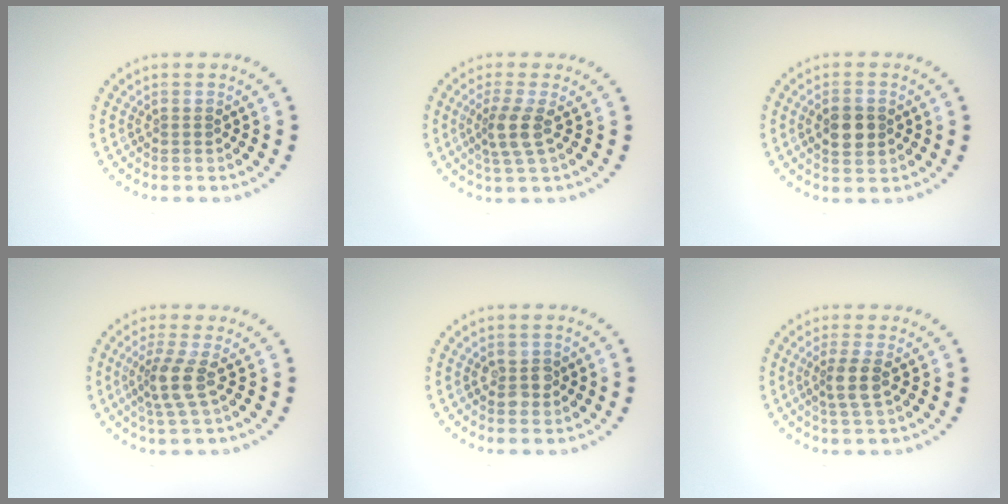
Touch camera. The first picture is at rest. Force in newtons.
{"total": 2.7, "press": 2.2, "slide": 1.7}
{"total": 3.2, "press": 3.2, "slide": 0.2}
{"total": 2.9, "press": 2.2, "slide": 1.9}
{"total": 2.0, "press": 1.9, "slide": 0.4}
{"total": 2.5, "press": 2.1, "slide": 1.3}